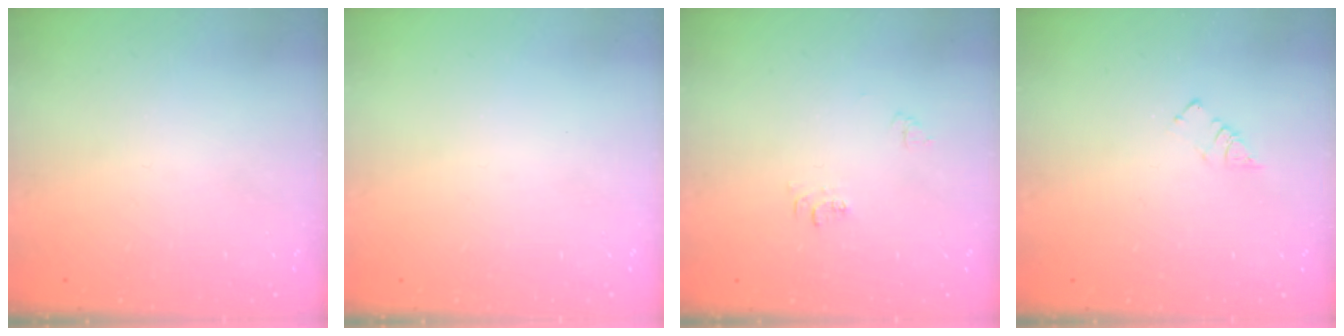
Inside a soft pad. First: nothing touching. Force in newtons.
{"total": 0.0}
{"total": 3.9, "press": 3.9, "slide": 0.5}
{"total": 2.6, "press": 2.6, "slide": 0.3}